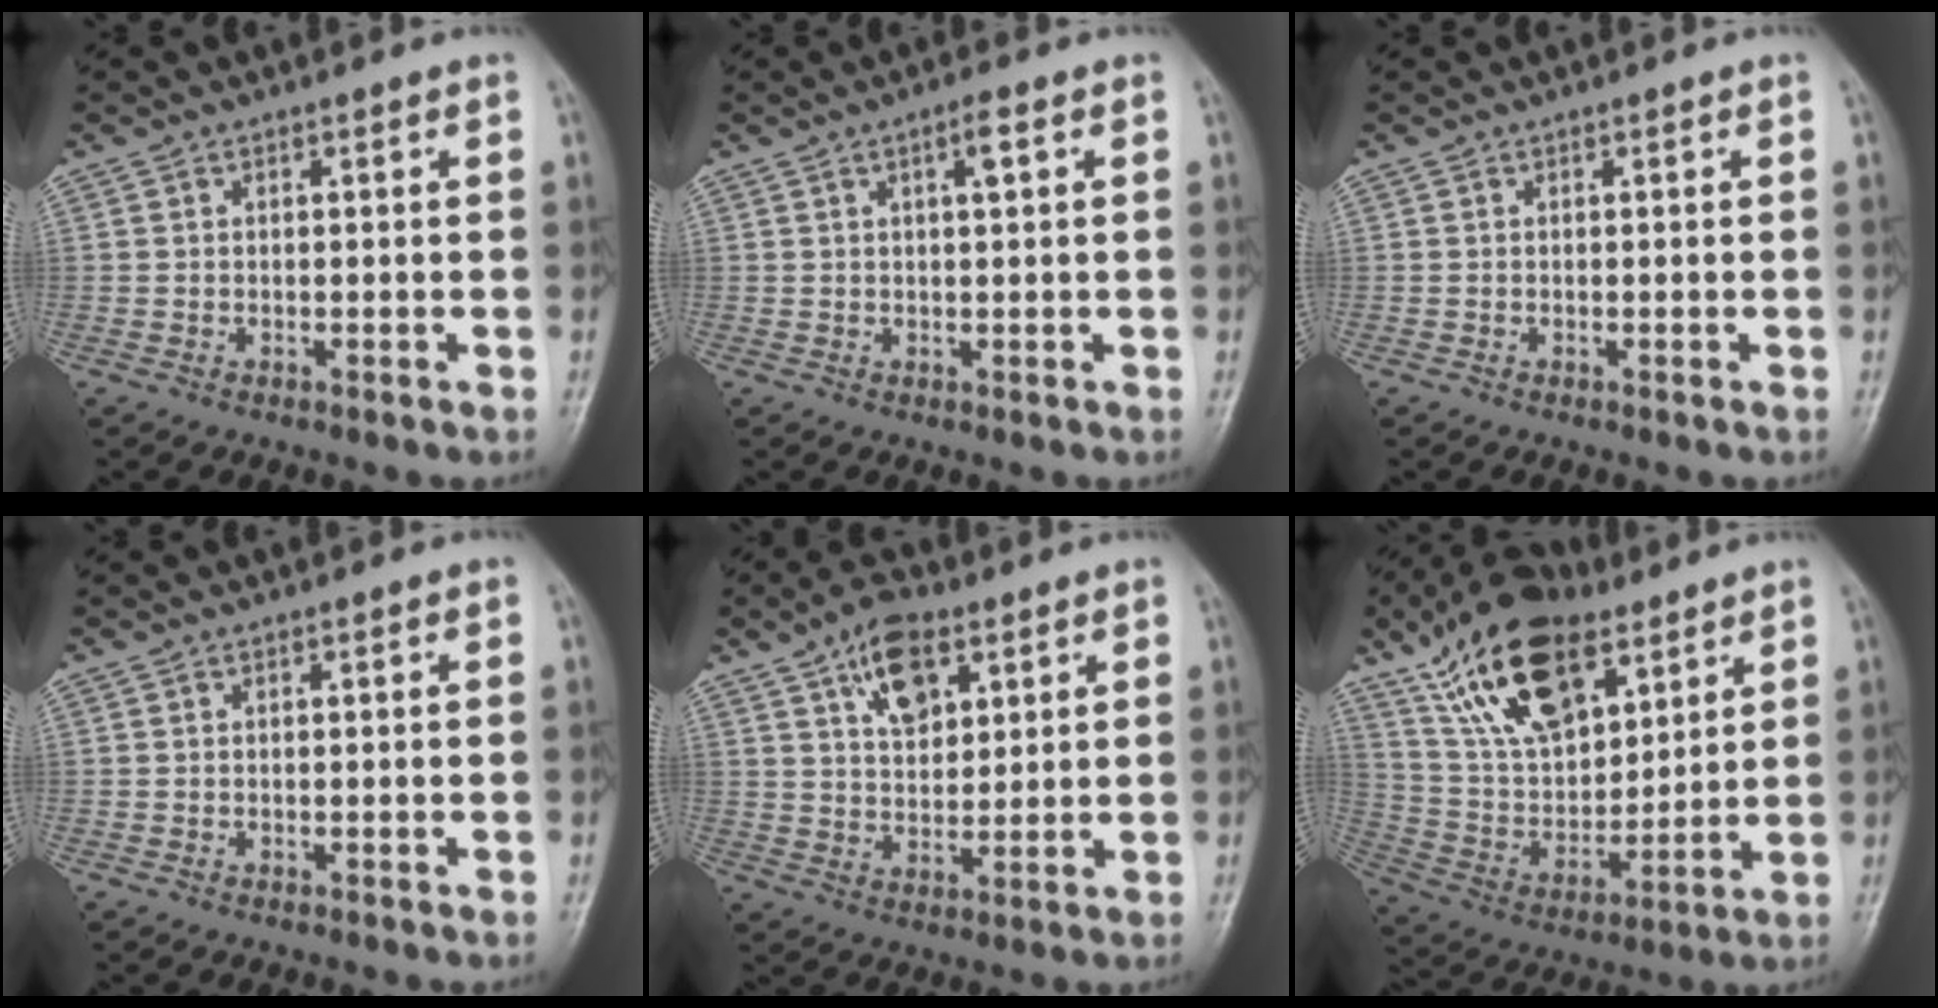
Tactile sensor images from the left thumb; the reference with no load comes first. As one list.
[{"total": 2.7, "force": [1.0, 0.6, 2.4], "torque": [-0.041, 0.002, 0.016]}, {"total": 0.0}, {"total": 0.0}, {"total": 9.6, "force": [4.7, 5.4, 6.4], "torque": [-0.084, -0.018, 0.081]}, {"total": 22.3, "force": [12.3, 11.7, 14.4], "torque": [-0.230, -0.036, 0.227]}]